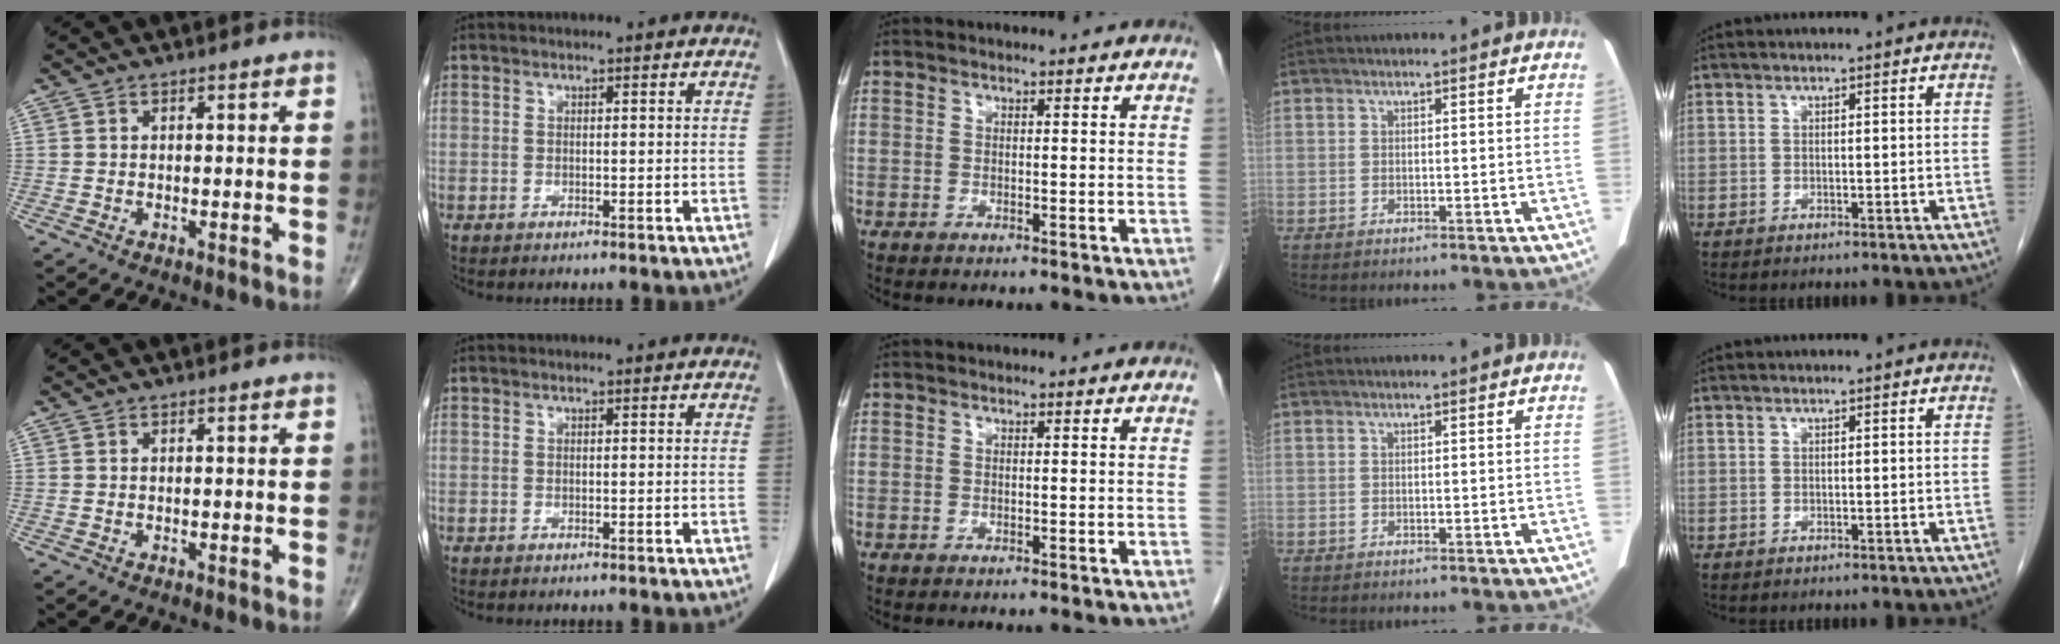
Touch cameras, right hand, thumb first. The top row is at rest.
{}